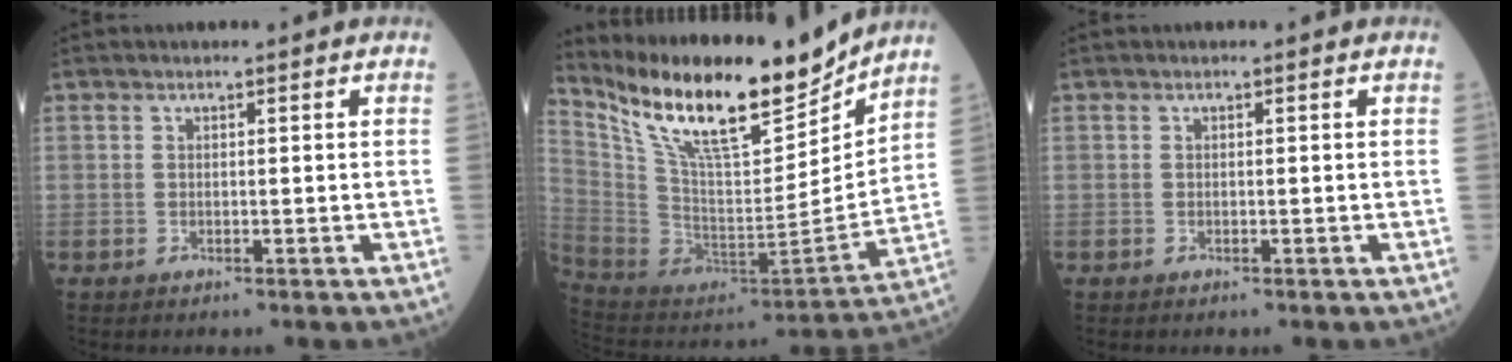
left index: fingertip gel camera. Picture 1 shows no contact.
{"total": 21.4, "force": [16.6, 4.7, 12.6], "torque": [-0.222, -0.010, 0.300]}
{"total": 0.0}